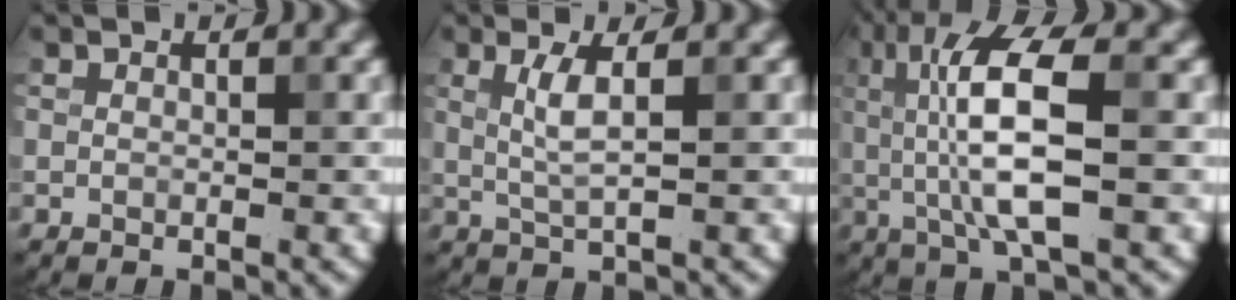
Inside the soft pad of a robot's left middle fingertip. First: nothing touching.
{"total": 2.5, "force": [0.7, 0.5, 2.3], "torque": [-0.051, -0.003, 0.016]}
{"total": 7.7, "force": [0.5, 1.9, 7.4], "torque": [-0.144, 0.004, 0.011]}